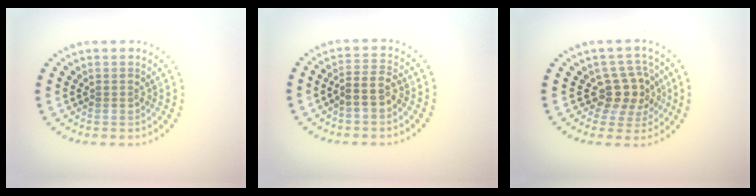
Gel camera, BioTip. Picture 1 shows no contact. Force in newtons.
{"total": 2.4, "press": 2.2, "slide": 1.0}
{"total": 3.6, "press": 3.0, "slide": 1.9}